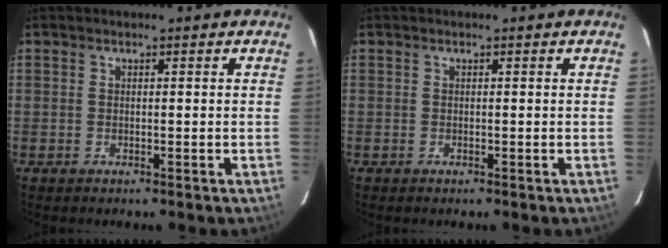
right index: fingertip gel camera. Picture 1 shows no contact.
{"total": 0.0}